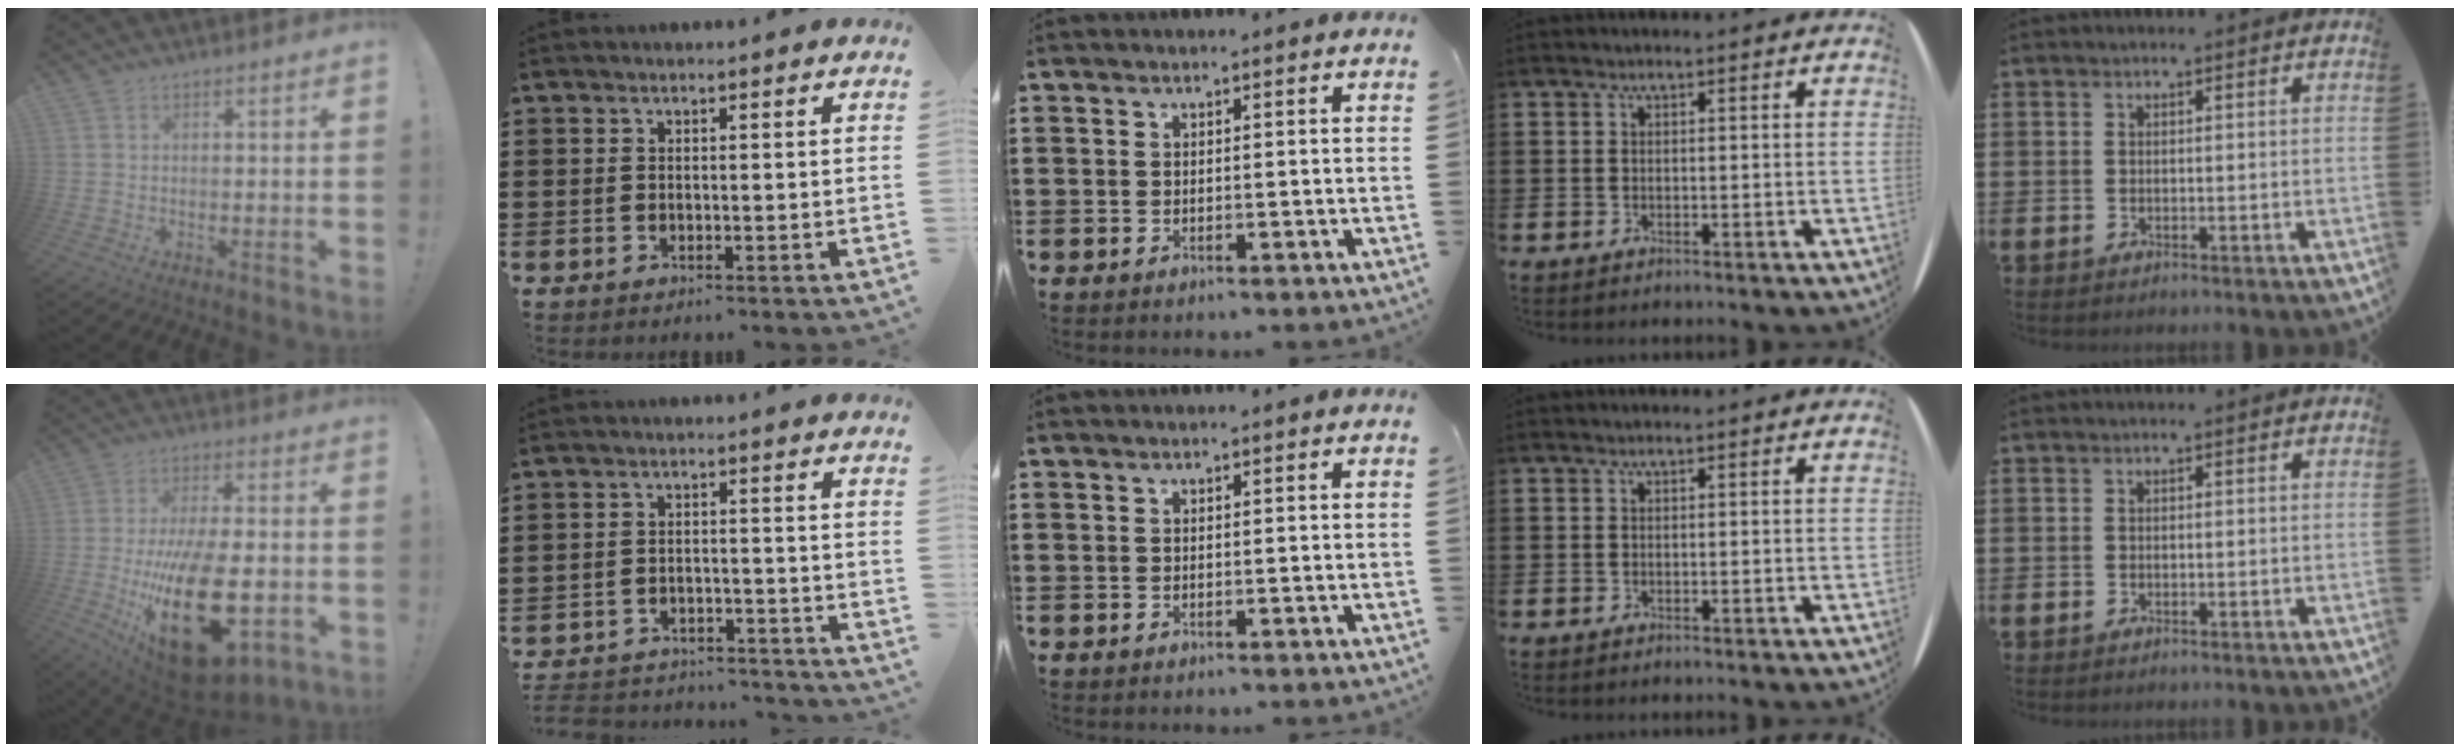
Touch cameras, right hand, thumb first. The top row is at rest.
{"thumb": {"total": 27.8, "force": [-6.1, 12.9, 23.8], "torque": [-0.417, 0.013, -0.081]}, "index": {"total": 3.8, "force": [-3.8, 0.4, 0.2], "torque": [-0.010, 0.003, -0.080]}}